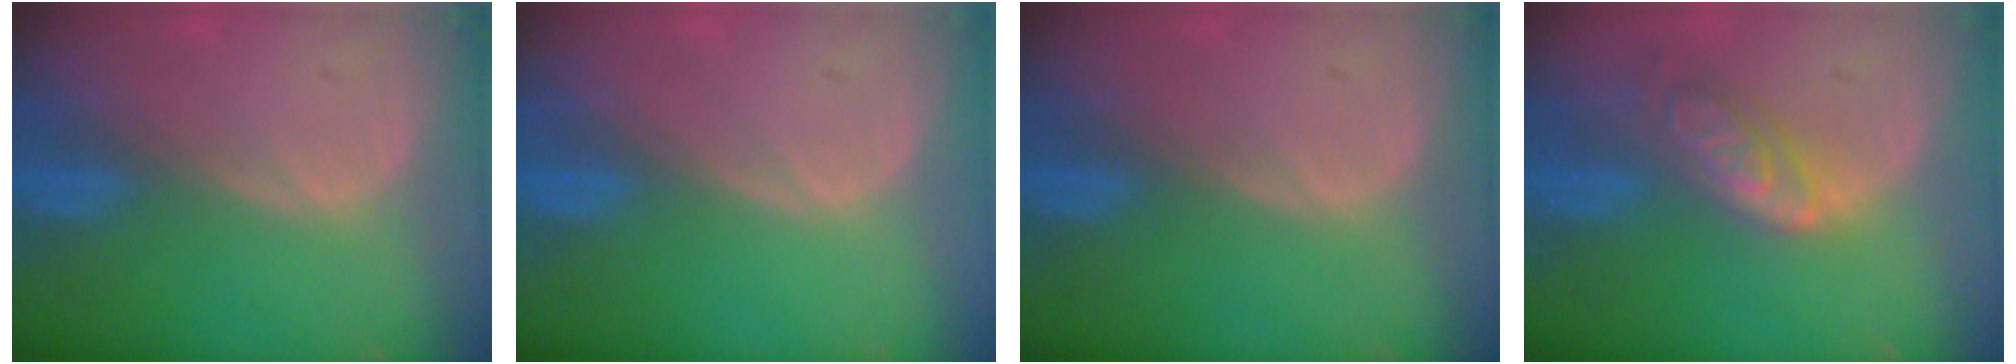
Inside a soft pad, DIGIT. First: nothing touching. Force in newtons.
{"total": 0.0}
{"total": 0.0}
{"total": 6.4, "press": 5.6, "slide": 3.1}